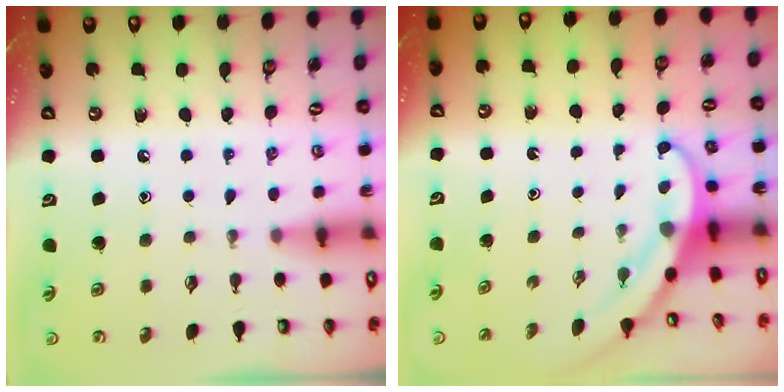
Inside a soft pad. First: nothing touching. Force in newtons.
{"total": 3.8, "press": 3.7, "slide": 0.3}